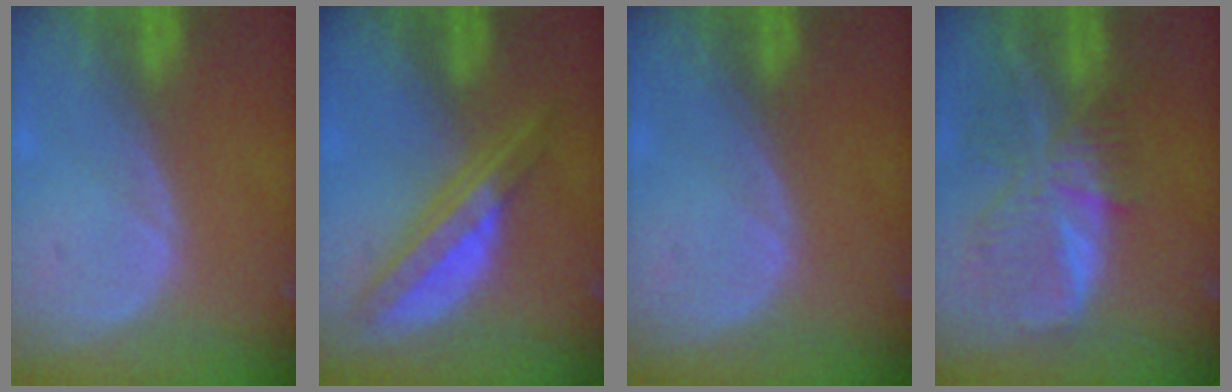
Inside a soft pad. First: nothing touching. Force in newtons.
{"total": 6.6, "press": 5.8, "slide": 3.1}
{"total": 0.0}
{"total": 9.4, "press": 8.3, "slide": 4.6}